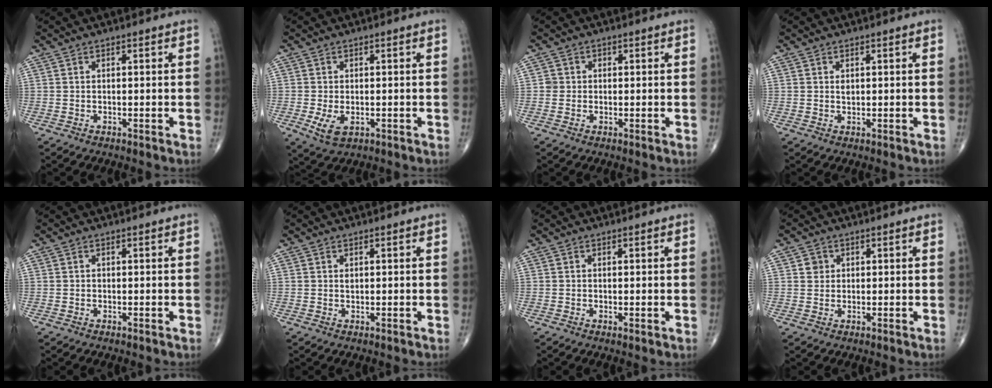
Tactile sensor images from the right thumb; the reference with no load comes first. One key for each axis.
{"total": 4.4, "fx": -1.1, "fy": 2.5, "fz": 3.4, "tx": -0.065, "ty": -0.008, "tz": -0.012}
{"total": 1.5, "fx": -0.1, "fy": 1.5, "fz": 0.1, "tx": 0.010, "ty": 0.006, "tz": -0.005}
{"total": 1.0, "fx": 0.3, "fy": 0.6, "fz": 0.7, "tx": -0.007, "ty": -0.002, "tz": 0.006}
{"total": 0.0}
{"total": 0.7, "fx": 0.2, "fy": 0.5, "fz": 0.4, "tx": -0.003, "ty": 0.000, "tz": 0.004}
{"total": 0.5, "fx": 0.0, "fy": 0.2, "fz": 0.5, "tx": -0.012, "ty": -0.003, "tz": -0.002}
{"total": 2.0, "fx": 0.6, "fy": 1.8, "fz": 0.5, "tx": 0.002, "ty": -0.001, "tz": 0.007}